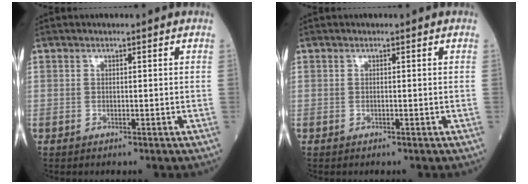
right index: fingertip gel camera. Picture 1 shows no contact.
{"total": 0.0}